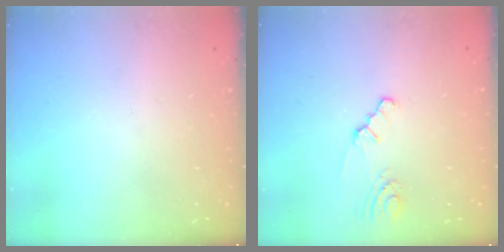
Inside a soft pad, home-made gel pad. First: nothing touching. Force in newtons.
{"total": 2.2, "press": 2.2, "slide": 0.4}